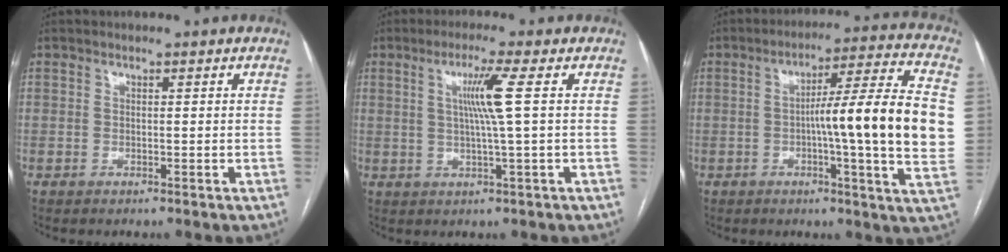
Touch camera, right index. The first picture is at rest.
{"total": 5.7, "force": [1.2, -1.4, 5.4], "torque": [-0.103, -0.001, 0.024]}
{"total": 17.6, "force": [-0.1, -0.3, 17.6], "torque": [-0.248, 0.010, -0.010]}